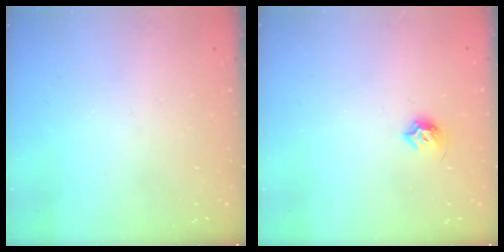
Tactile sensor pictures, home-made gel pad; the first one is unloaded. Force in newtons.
{"total": 6.0, "press": 5.9, "slide": 1.1}